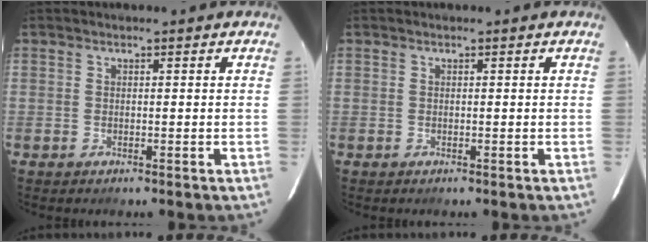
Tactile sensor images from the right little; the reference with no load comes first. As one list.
[{"total": 0.0}]